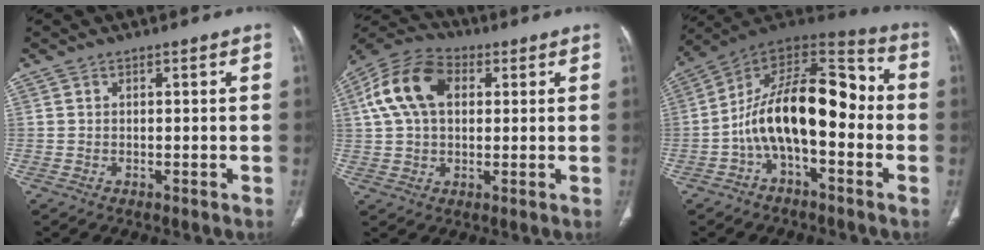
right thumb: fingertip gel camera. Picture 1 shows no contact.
{"total": 13.7, "force": [3.4, 9.0, 9.7], "torque": [-0.183, 0.025, 0.054]}
{"total": 19.3, "force": [-2.9, 9.6, 16.5], "torque": [-0.246, 0.070, -0.057]}